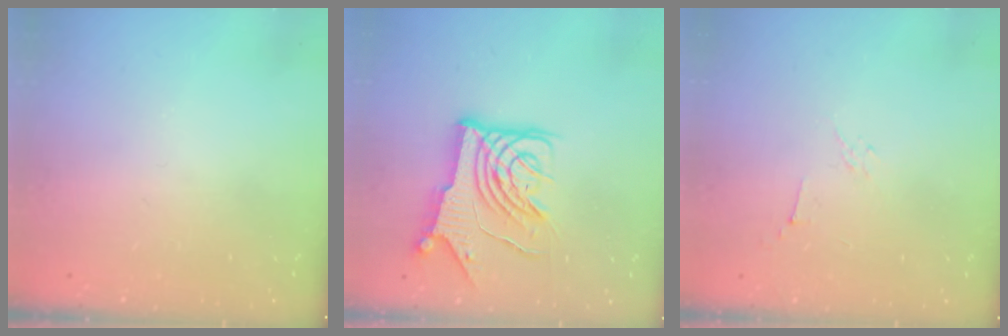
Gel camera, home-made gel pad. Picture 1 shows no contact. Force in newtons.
{"total": 12.6, "press": 12.6, "slide": 1.4}
{"total": 2.9, "press": 2.8, "slide": 0.8}